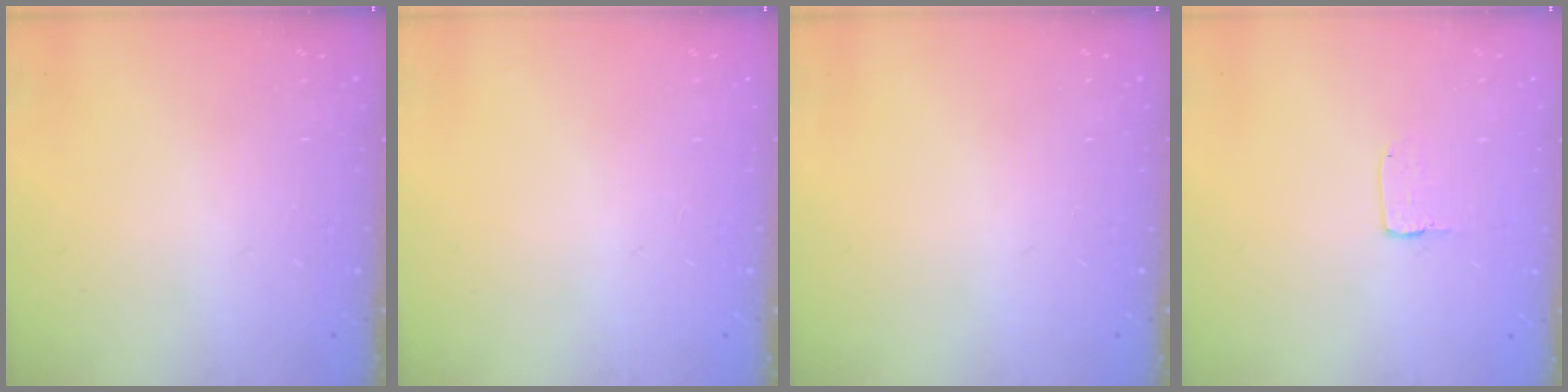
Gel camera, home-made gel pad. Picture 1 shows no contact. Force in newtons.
{"total": 0.0}
{"total": 0.0}
{"total": 2.0, "press": 2.0, "slide": 0.1}